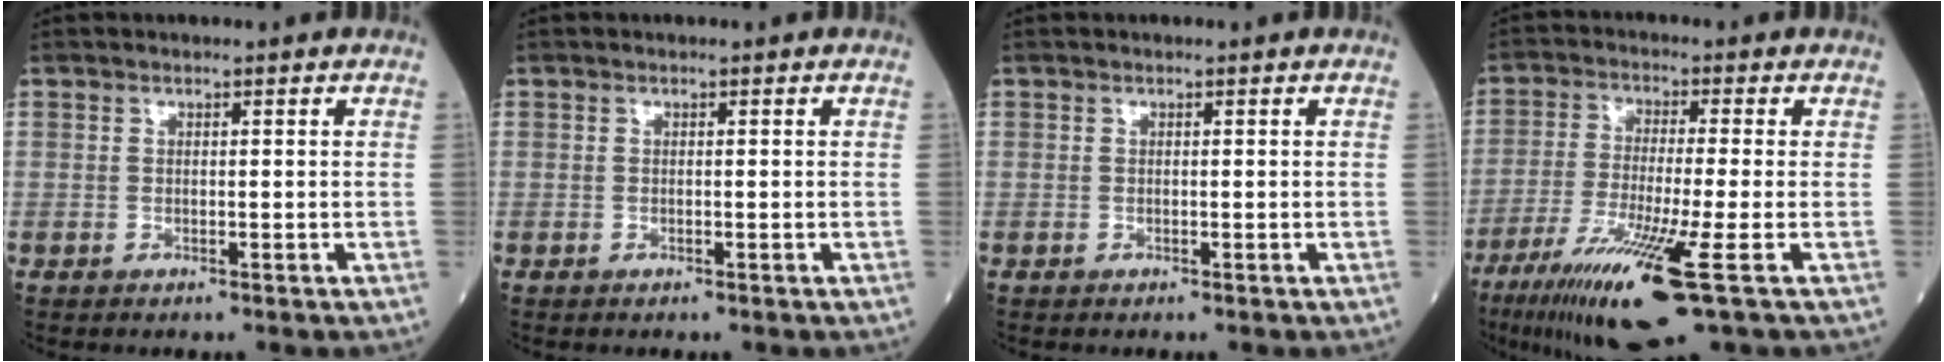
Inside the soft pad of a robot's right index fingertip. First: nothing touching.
{"total": 0.0}
{"total": 0.0}
{"total": 13.4, "force": [-6.5, 0.0, 11.7], "torque": [-0.226, -0.039, -0.113]}